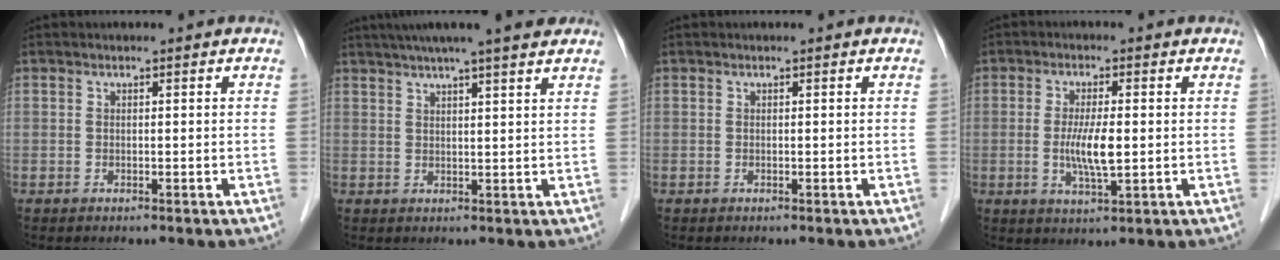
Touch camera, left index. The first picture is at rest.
{"total": 16.6, "force": [14.4, 0.3, 8.2], "torque": [-0.136, 0.019, 0.197]}
{"total": 0.0}
{"total": 5.4, "force": [-0.3, 0.8, 5.4], "torque": [-0.109, -0.010, -0.005]}